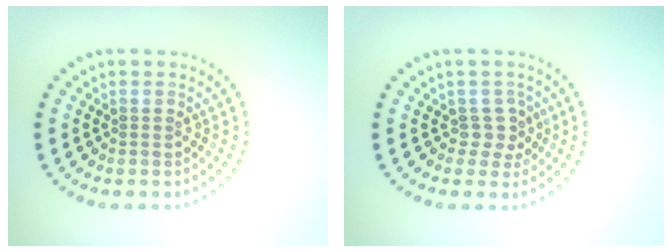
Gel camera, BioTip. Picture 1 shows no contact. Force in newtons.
{"total": 1.7, "press": 1.3, "slide": 1.1}